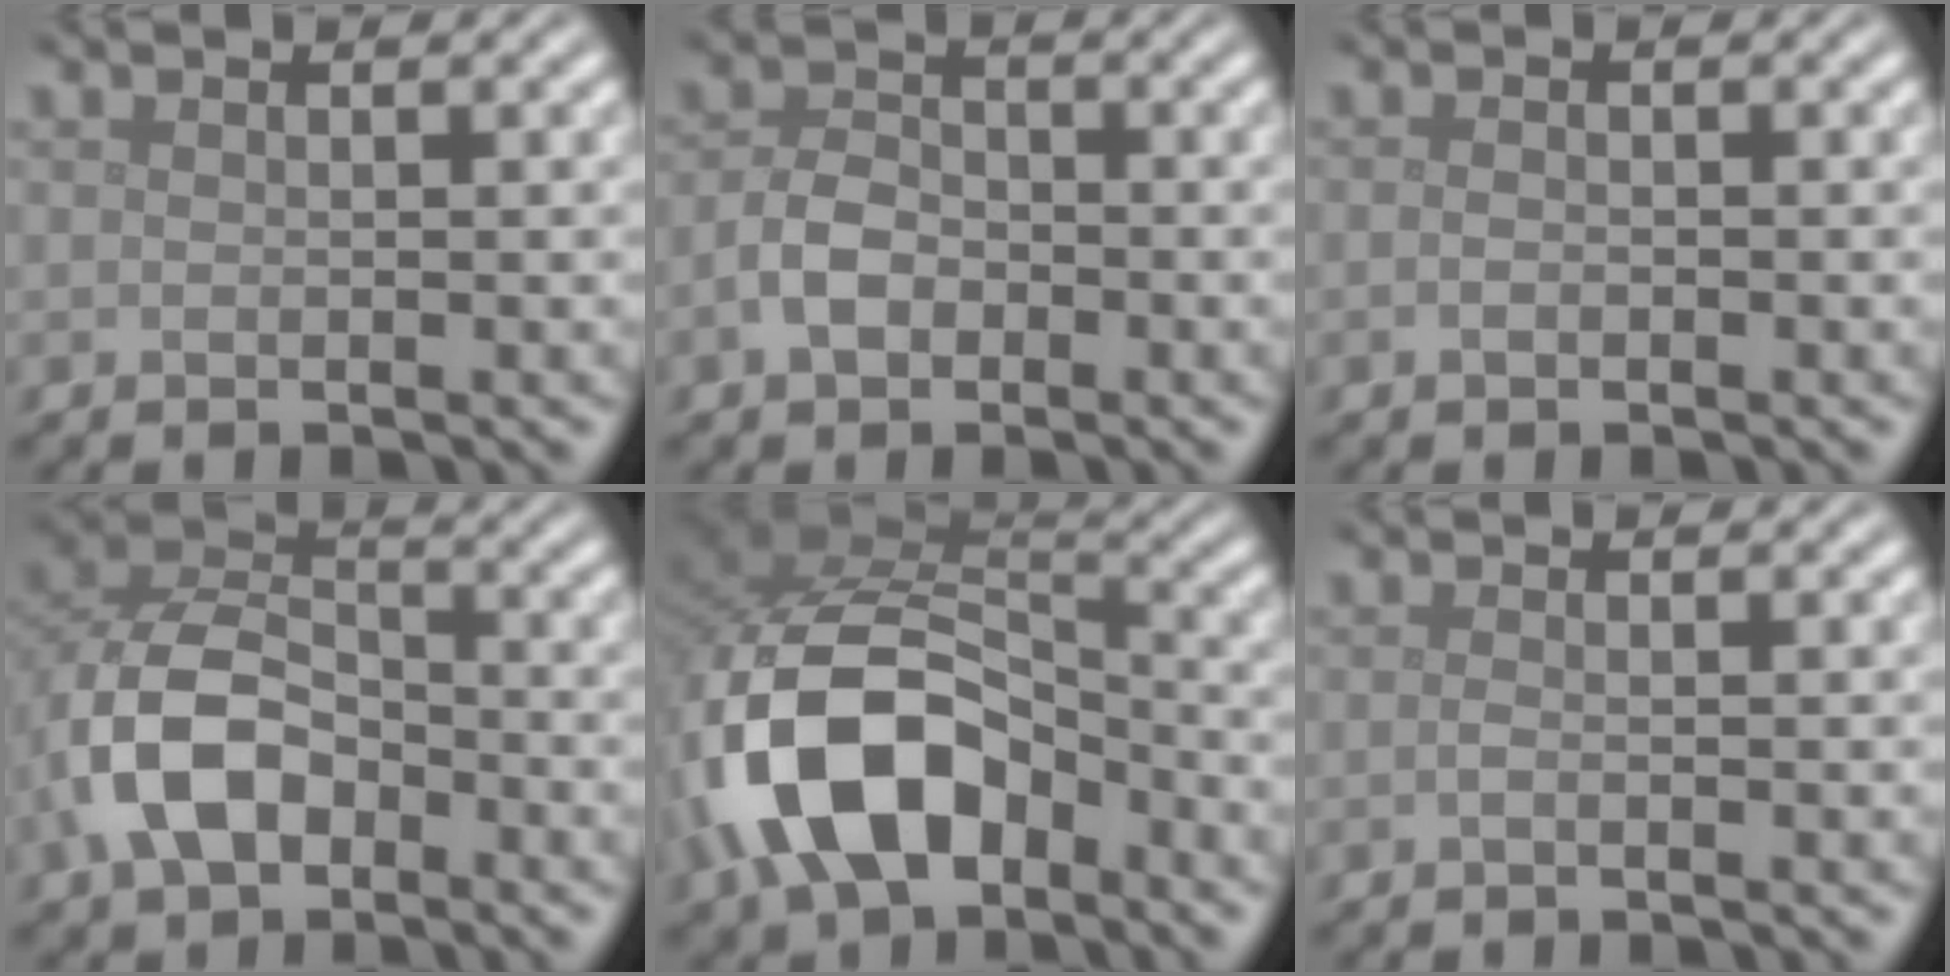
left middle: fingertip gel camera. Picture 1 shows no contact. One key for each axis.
{"total": 2.9, "fx": -1.3, "fy": 2.0, "fz": 1.7, "tx": -0.030, "ty": 0.008, "tz": -0.031}
{"total": 0.7, "fx": -0.3, "fy": 0.4, "fz": 0.5, "tx": -0.011, "ty": 0.000, "tz": -0.007}
{"total": 7.2, "fx": -2.6, "fy": 4.7, "fz": 4.8, "tx": -0.100, "ty": 0.007, "tz": -0.056}
{"total": 12.2, "fx": -4.7, "fy": 7.3, "fz": 8.6, "tx": -0.176, "ty": 0.004, "tz": -0.089}
{"total": 0.6, "fx": -0.3, "fy": 0.2, "fz": 0.5, "tx": -0.012, "ty": -0.001, "tz": -0.007}